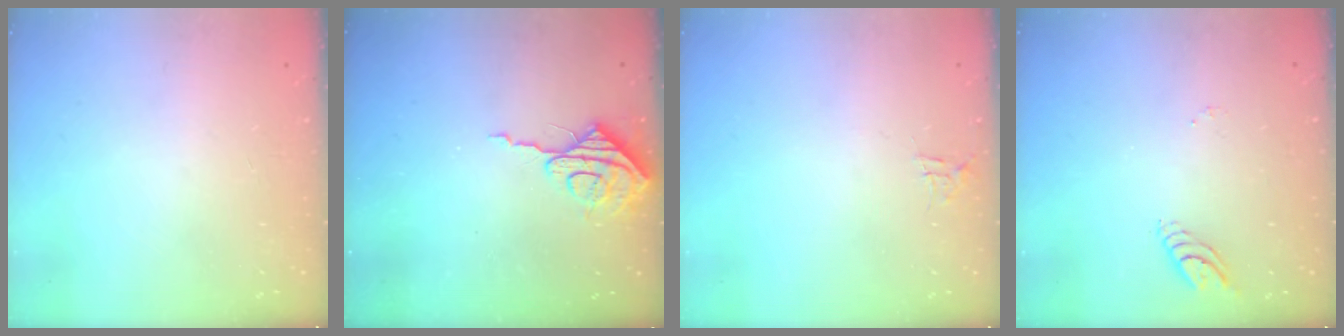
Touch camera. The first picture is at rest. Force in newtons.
{"total": 8.2, "press": 8.1, "slide": 0.7}
{"total": 4.2, "press": 4.1, "slide": 0.3}
{"total": 4.2, "press": 4.2, "slide": 0.3}